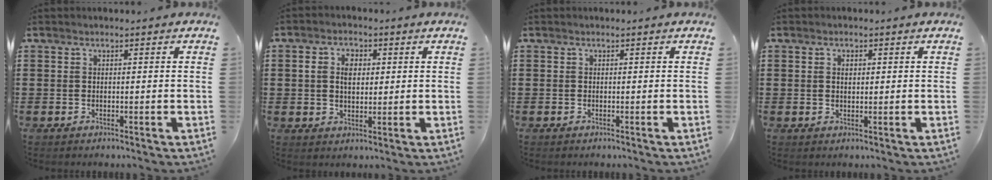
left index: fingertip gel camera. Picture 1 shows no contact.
{"total": 4.1, "force": [0.9, 2.8, 2.8], "torque": [-0.055, 0.010, 0.013]}
{"total": 0.0}
{"total": 1.0, "force": [0.4, 0.7, 0.6], "torque": [-0.014, 0.004, 0.008]}